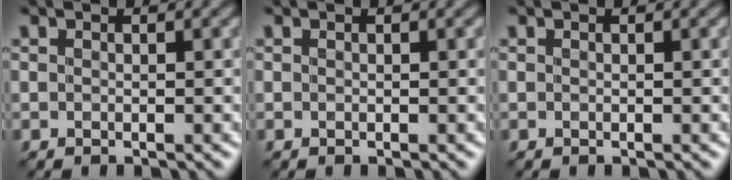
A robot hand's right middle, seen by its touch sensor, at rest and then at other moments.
{"total": 0.0}
{"total": 0.0}